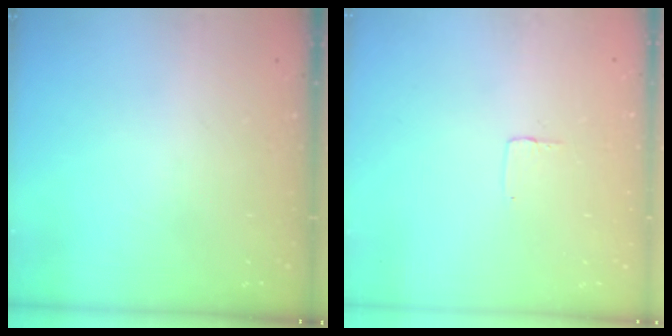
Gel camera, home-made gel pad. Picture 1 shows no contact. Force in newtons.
{"total": 2.5, "press": 2.5, "slide": 0.1}